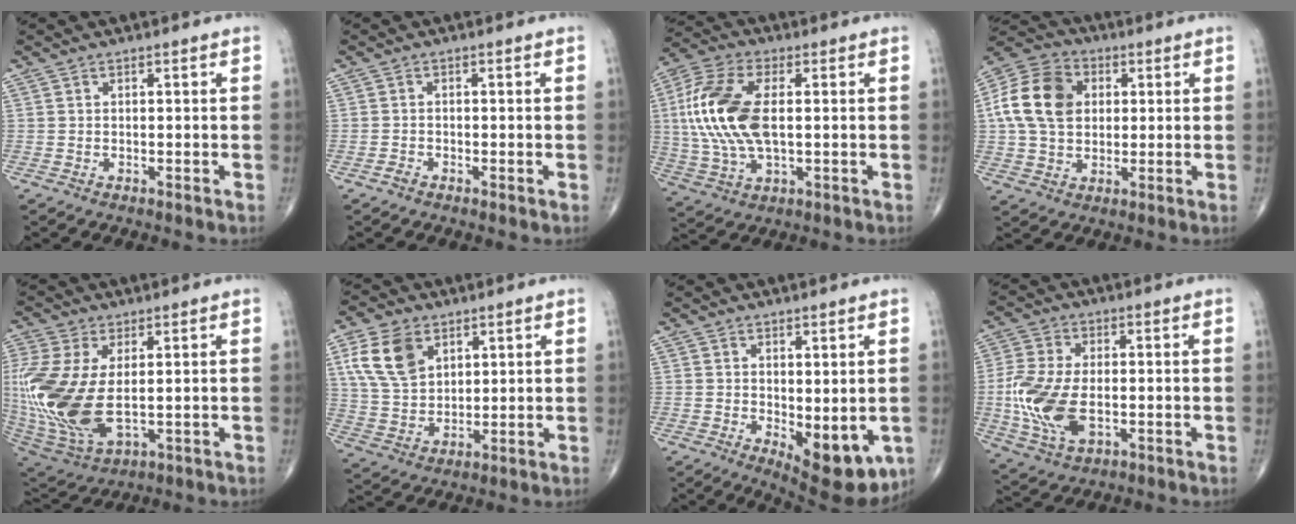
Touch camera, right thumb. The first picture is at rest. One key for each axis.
{"total": 0.9, "fx": -0.6, "fy": 0.4, "fz": 0.6, "tx": -0.010, "ty": -0.001, "tz": -0.015}
{"total": 16.9, "fx": 1.4, "fy": 8.6, "fz": 14.5, "tx": -0.325, "ty": 0.006, "tz": 0.027}
{"total": 14.4, "fx": 2.4, "fy": 10.8, "fz": 9.3, "tx": -0.162, "ty": 0.014, "tz": 0.035}
{"total": 20.4, "fx": 0.6, "fy": 10.8, "fz": 17.3, "tx": -0.423, "ty": -0.022, "tz": 0.031}
{"total": 11.2, "fx": 4.9, "fy": 7.3, "fz": 6.9, "tx": -0.119, "ty": -0.013, "tz": 0.100}
{"total": 10.8, "fx": -2.3, "fy": 4.8, "fz": 9.4, "tx": -0.100, "ty": -0.021, "tz": -0.016}
{"total": 12.7, "fx": -1.8, "fy": 7.0, "fz": 10.4, "tx": -0.232, "ty": -0.006, "tz": -0.031}